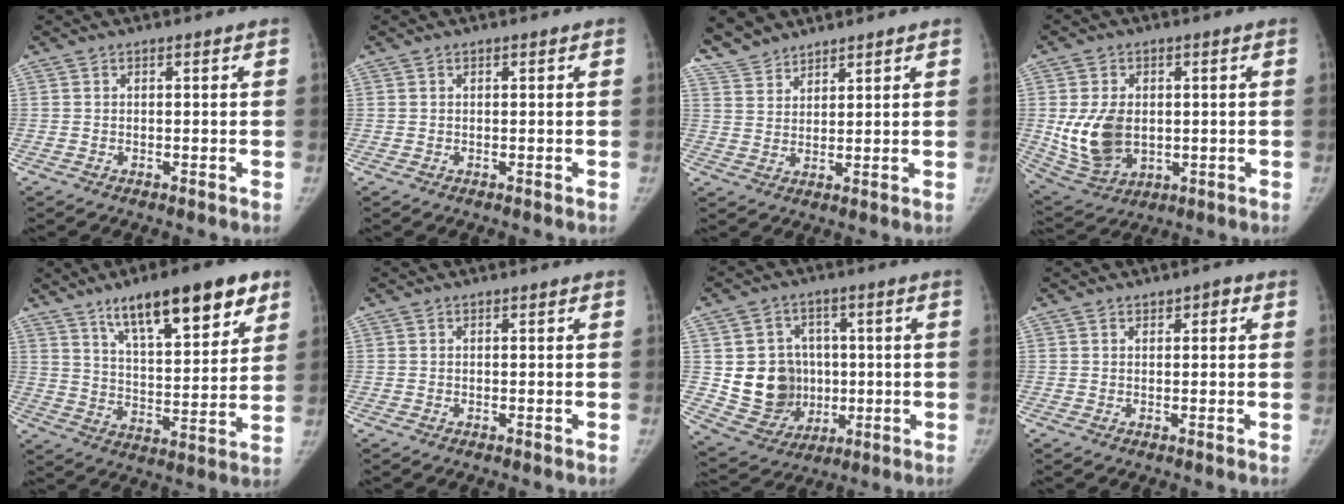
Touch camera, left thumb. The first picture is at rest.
{"total": 0.0}
{"total": 5.7, "force": [5.3, 2.0, 0.9], "torque": [-0.010, -0.017, 0.112]}
{"total": 12.0, "force": [0.1, 8.4, 8.6], "torque": [-0.145, -0.010, 0.023]}
{"total": 19.4, "force": [11.6, 6.3, 14.1], "torque": [-0.178, -0.041, 0.187]}
{"total": 0.0}
{"total": 13.2, "force": [0.3, 11.9, 5.8], "torque": [-0.059, -0.001, 0.029]}
{"total": 1.6, "force": [0.8, 0.9, 1.1], "torque": [-0.008, 0.000, 0.009]}